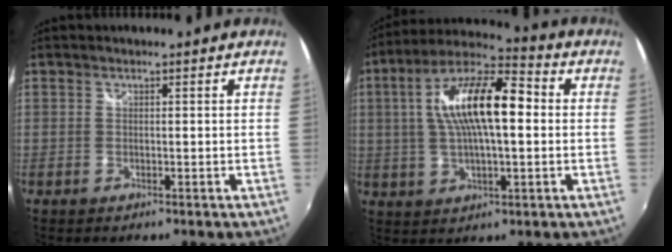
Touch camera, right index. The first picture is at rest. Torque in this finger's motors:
{"motor_torque": [0.74, 0.01, 1.05, 0.21]}